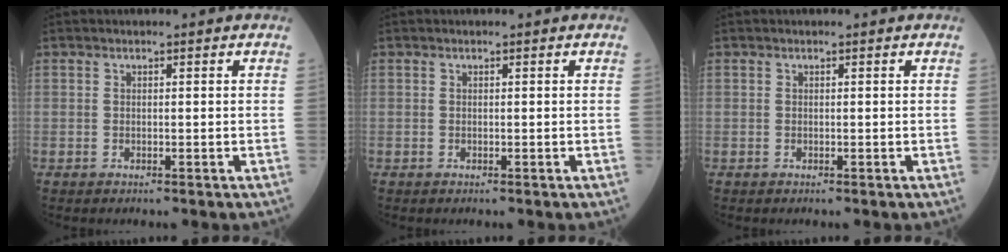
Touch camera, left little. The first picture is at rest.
{"total": 0.0}
{"total": 0.0}